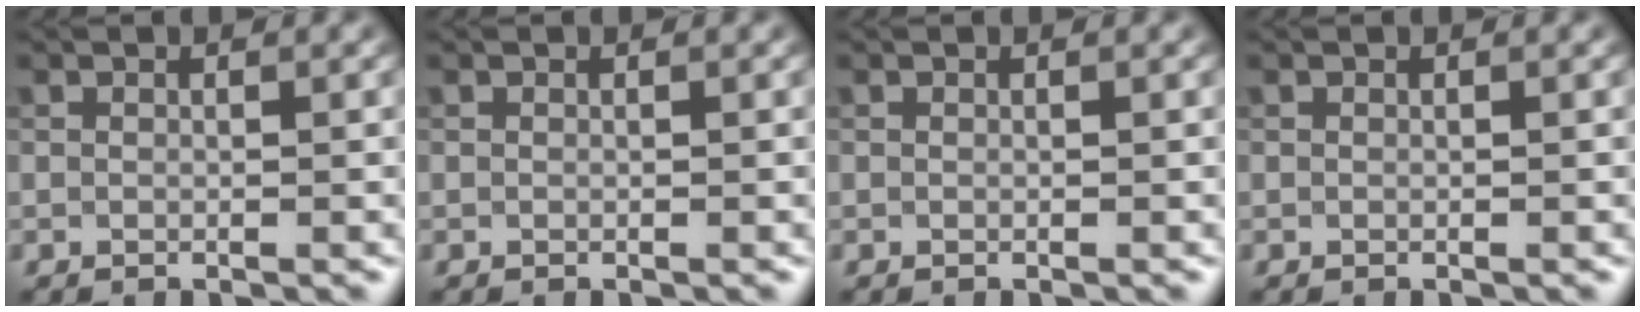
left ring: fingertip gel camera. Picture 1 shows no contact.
{"total": 0.0}
{"total": 0.0}
{"total": 0.0}